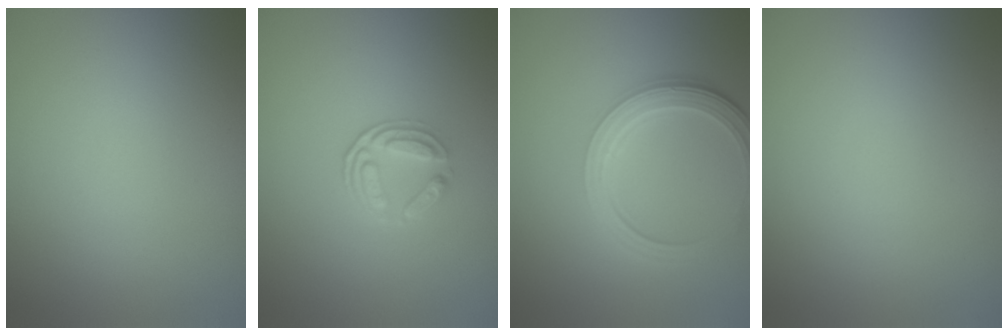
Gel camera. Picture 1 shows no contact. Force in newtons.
{"total": 2.4, "press": 1.9, "slide": 1.5}
{"total": 4.8, "press": 3.6, "slide": 3.2}
{"total": 0.0}